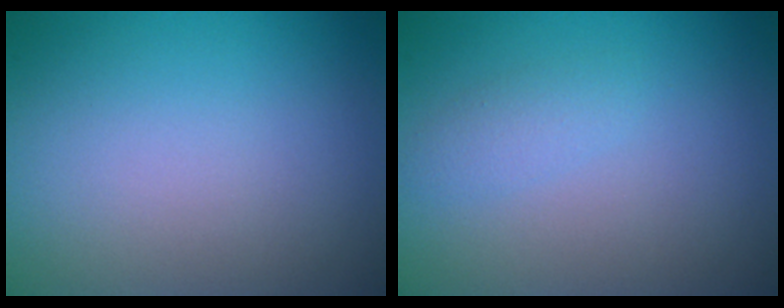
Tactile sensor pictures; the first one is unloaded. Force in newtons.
{"total": 1.2, "press": 1.2, "slide": 0.0}